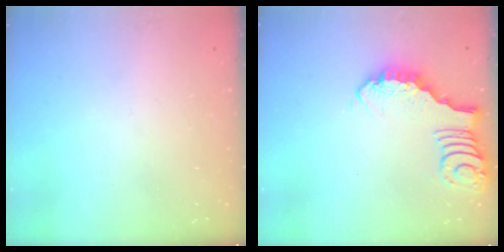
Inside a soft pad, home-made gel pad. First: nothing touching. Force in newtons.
{"total": 2.7, "press": 2.7, "slide": 0.2}